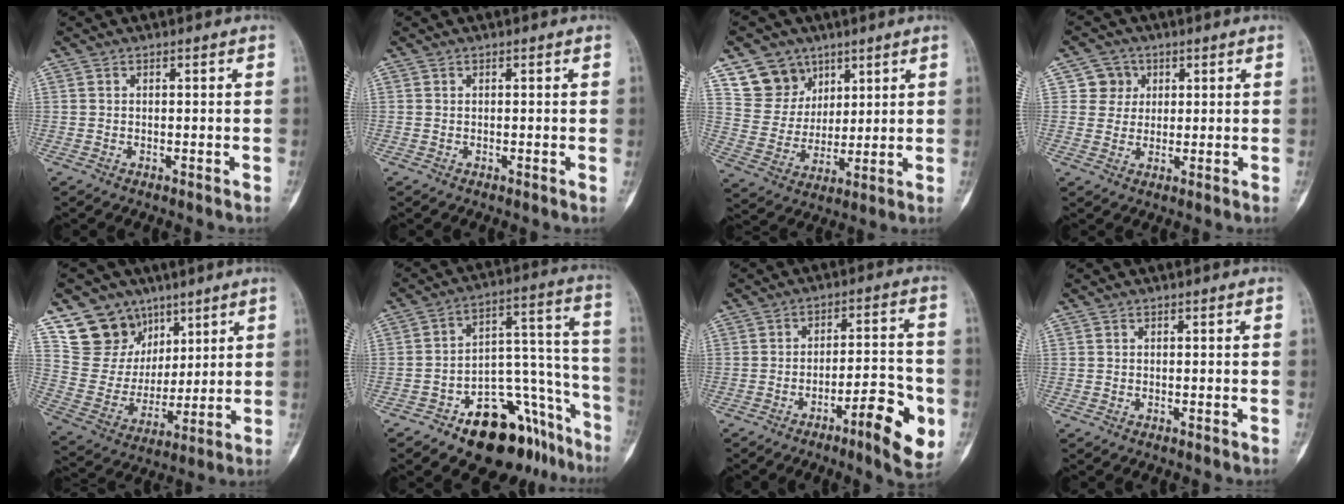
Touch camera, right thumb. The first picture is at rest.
{"total": 0.0}
{"total": 10.6, "force": [6.4, 8.2, 2.1], "torque": [0.000, -0.041, 0.129]}
{"total": 4.5, "force": [1.4, 4.2, 0.3], "torque": [0.024, 0.000, 0.018]}
{"total": 14.5, "force": [8.7, 11.0, 3.5], "torque": [-0.028, -0.042, 0.177]}
{"total": 20.0, "force": [-12.5, 10.0, 12.0], "torque": [-0.089, 0.131, -0.181]}
{"total": 11.0, "force": [-4.6, 2.6, 9.6], "torque": [-0.123, 0.027, -0.066]}
{"total": 0.0}